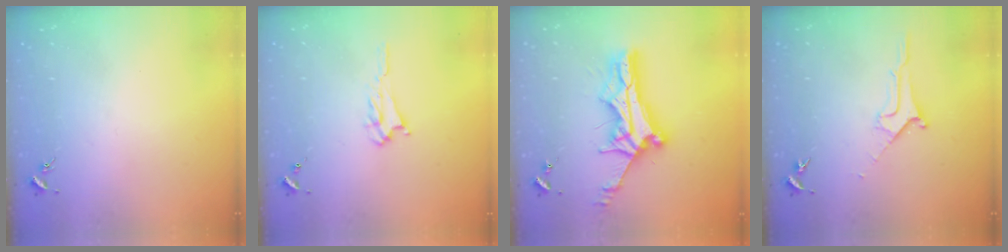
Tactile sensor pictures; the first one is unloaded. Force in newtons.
{"total": 2.5, "press": 2.5, "slide": 0.3}
{"total": 10.9, "press": 10.8, "slide": 0.9}
{"total": 1.8, "press": 1.7, "slide": 0.2}